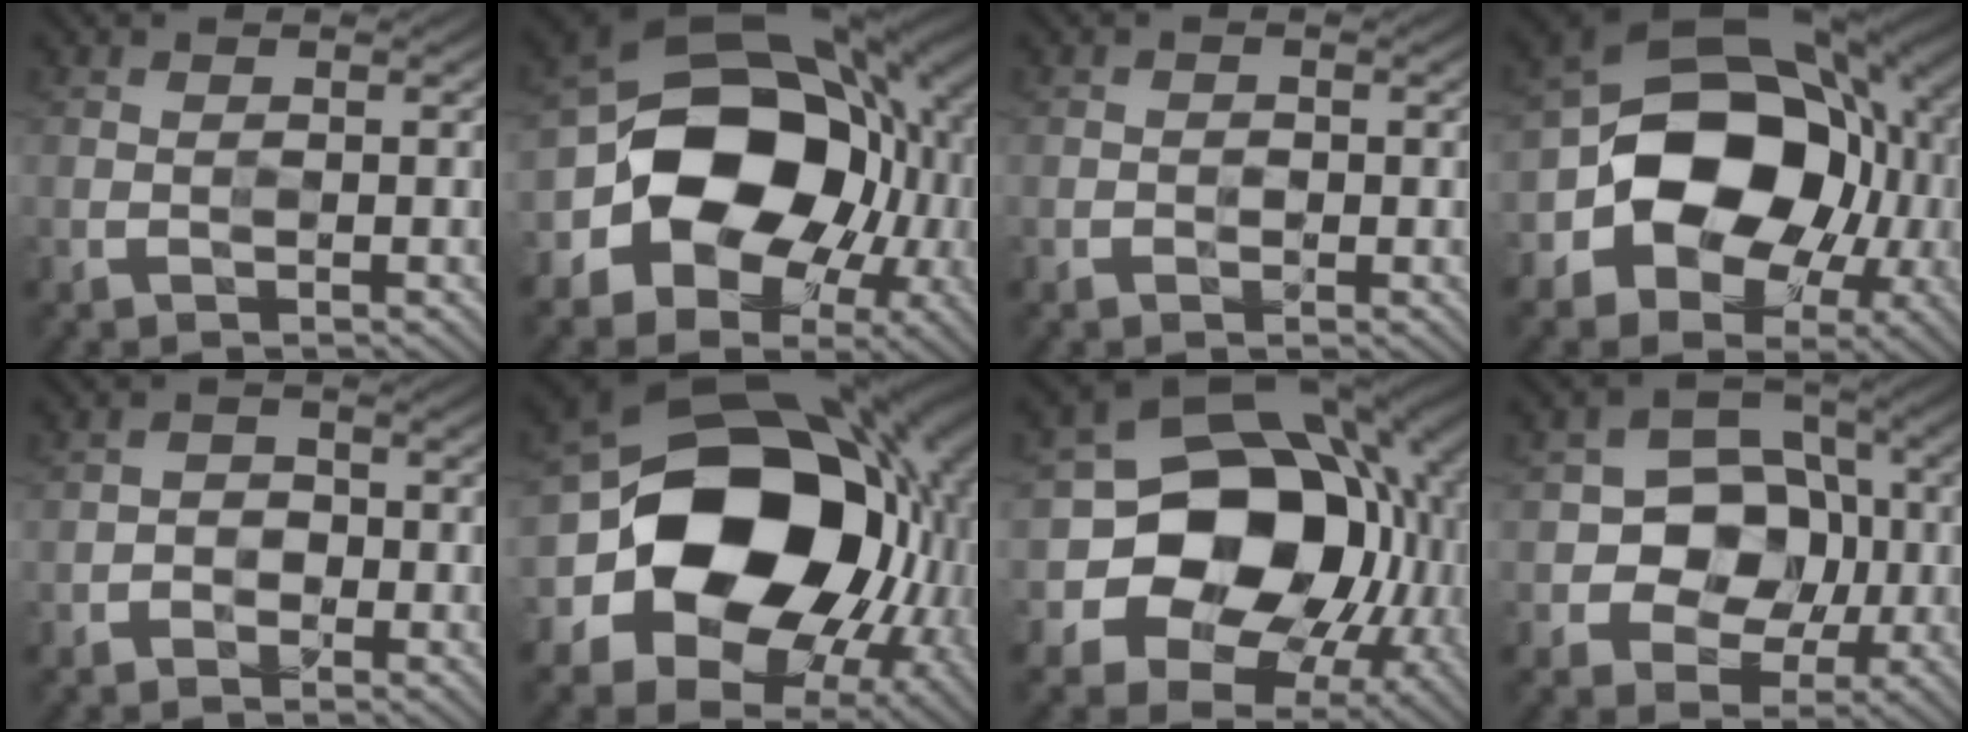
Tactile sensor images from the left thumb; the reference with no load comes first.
{"total": 16.8, "force": [-2.1, 13.2, 10.2], "torque": [-0.166, -0.024, -0.038]}
{"total": 0.9, "force": [-0.4, 0.9, 0.1], "torque": [0.000, -0.004, -0.007]}
{"total": 15.2, "force": [-2.4, 11.8, 9.3], "torque": [-0.145, -0.015, -0.056]}
{"total": 1.8, "force": [-1.1, 1.5, 0.1], "torque": [0.005, 0.005, -0.027]}
{"total": 21.7, "force": [-1.3, 16.7, 13.8], "torque": [-0.269, -0.042, -0.002]}
{"total": 17.2, "force": [-1.8, 13.7, 10.3], "torque": [-0.173, -0.041, -0.021]}
{"total": 8.4, "force": [-0.8, 7.2, 4.2], "torque": [-0.060, -0.001, -0.040]}